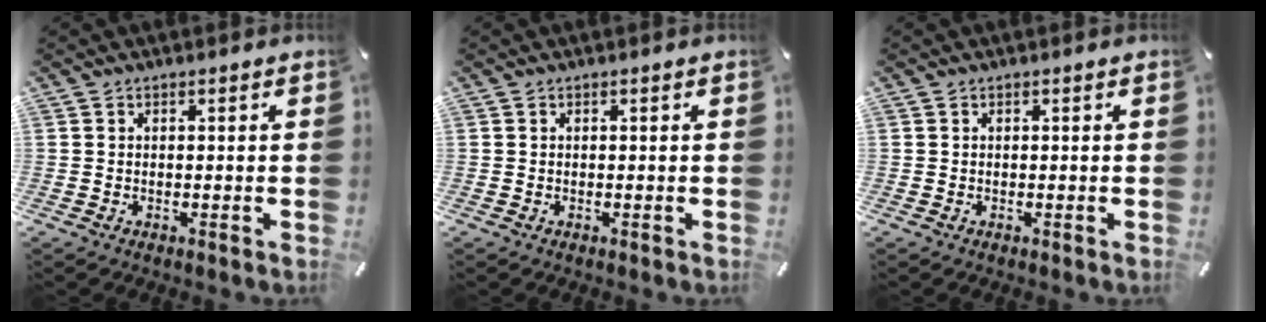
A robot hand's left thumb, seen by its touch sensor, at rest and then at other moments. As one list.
[{"total": 0.0}, {"total": 0.0}]